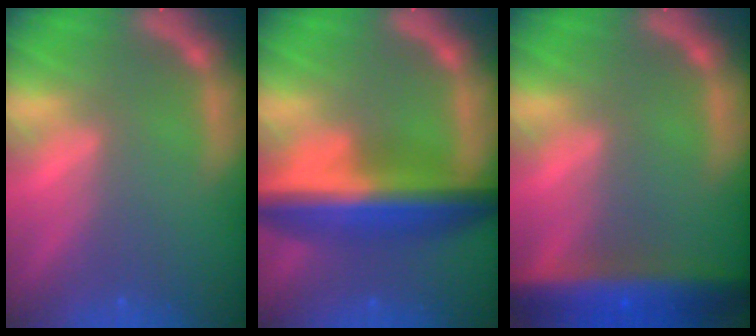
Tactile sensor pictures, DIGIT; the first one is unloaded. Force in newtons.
{"total": 9.5}
{"total": 8.6}